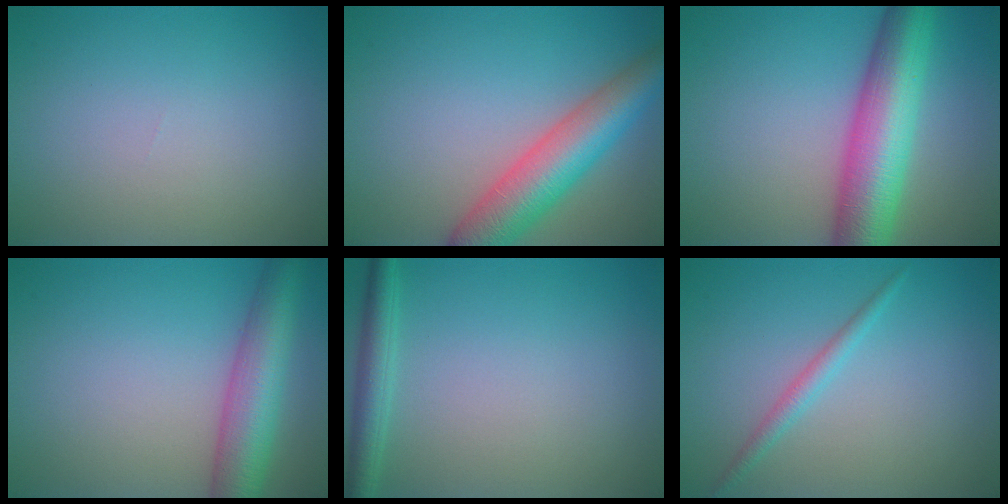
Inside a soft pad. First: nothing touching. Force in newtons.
{"total": 7.1, "press": 7.1, "slide": 0.3}
{"total": 9.3, "press": 9.3, "slide": 0.3}
{"total": 6.7, "press": 6.7, "slide": 0.3}
{"total": 2.5, "press": 2.5, "slide": 0.1}
{"total": 1.6, "press": 1.6, "slide": 0.1}